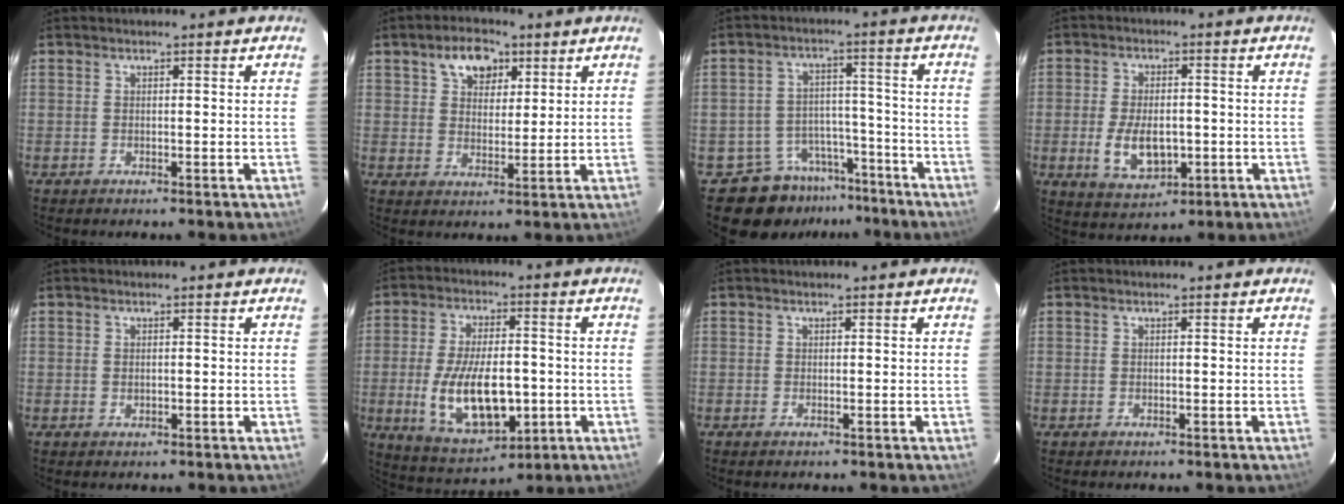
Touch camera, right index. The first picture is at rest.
{"total": 7.3, "force": [3.8, 4.6, 4.1], "torque": [-0.067, 0.015, 0.067]}
{"total": 9.3, "force": [-7.0, 5.9, 1.4], "torque": [-0.032, 0.037, -0.092]}
{"total": 9.1, "force": [-2.0, 5.1, 7.2], "torque": [-0.150, -0.011, -0.025]}
{"total": 0.9, "force": [0.0, 0.6, 0.7], "torque": [-0.011, 0.000, 0.000]}
{"total": 16.2, "force": [-3.0, 7.9, 13.8], "torque": [-0.272, -0.019, -0.034]}
{"total": 0.0}
{"total": 0.0}